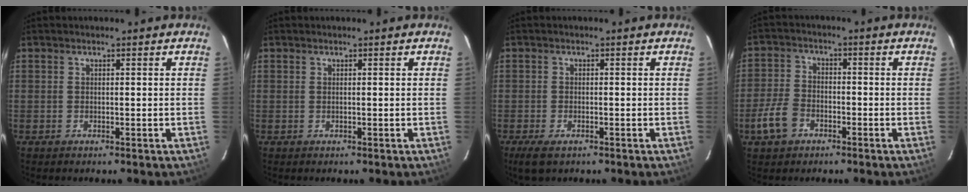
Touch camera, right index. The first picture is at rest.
{"total": 0.0}
{"total": 4.0, "force": [-2.6, 1.7, 2.6], "torque": [-0.060, -0.012, -0.048]}
{"total": 6.8, "force": [-3.6, 4.5, 3.6], "torque": [-0.087, 0.009, -0.068]}